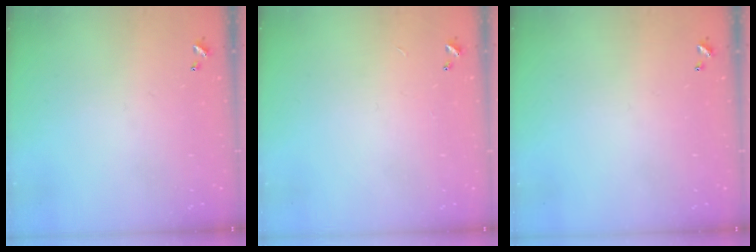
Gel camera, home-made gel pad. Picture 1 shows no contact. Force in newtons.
{"total": 0.9, "press": 0.9, "slide": 0.2}
{"total": 0.0}